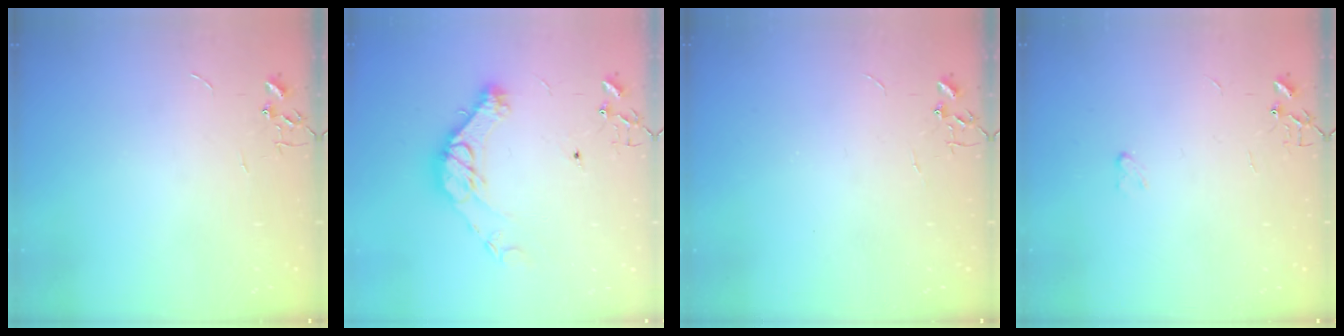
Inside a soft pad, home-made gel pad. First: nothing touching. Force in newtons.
{"total": 14.5, "press": 14.5, "slide": 1.1}
{"total": 0.0}
{"total": 3.2, "press": 3.1, "slide": 0.4}